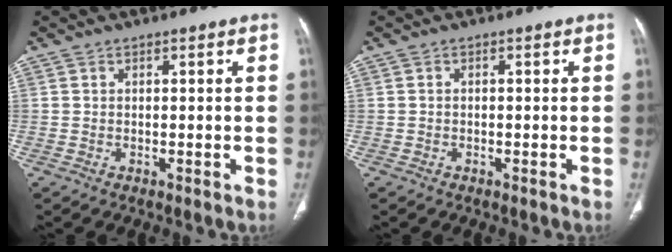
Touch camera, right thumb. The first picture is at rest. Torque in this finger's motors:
{"motor_torque": [-0.48, 0.28, 0.18, 0.60, 0.00]}